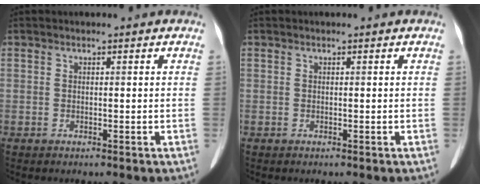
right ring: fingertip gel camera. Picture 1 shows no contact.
{"total": 0.0}